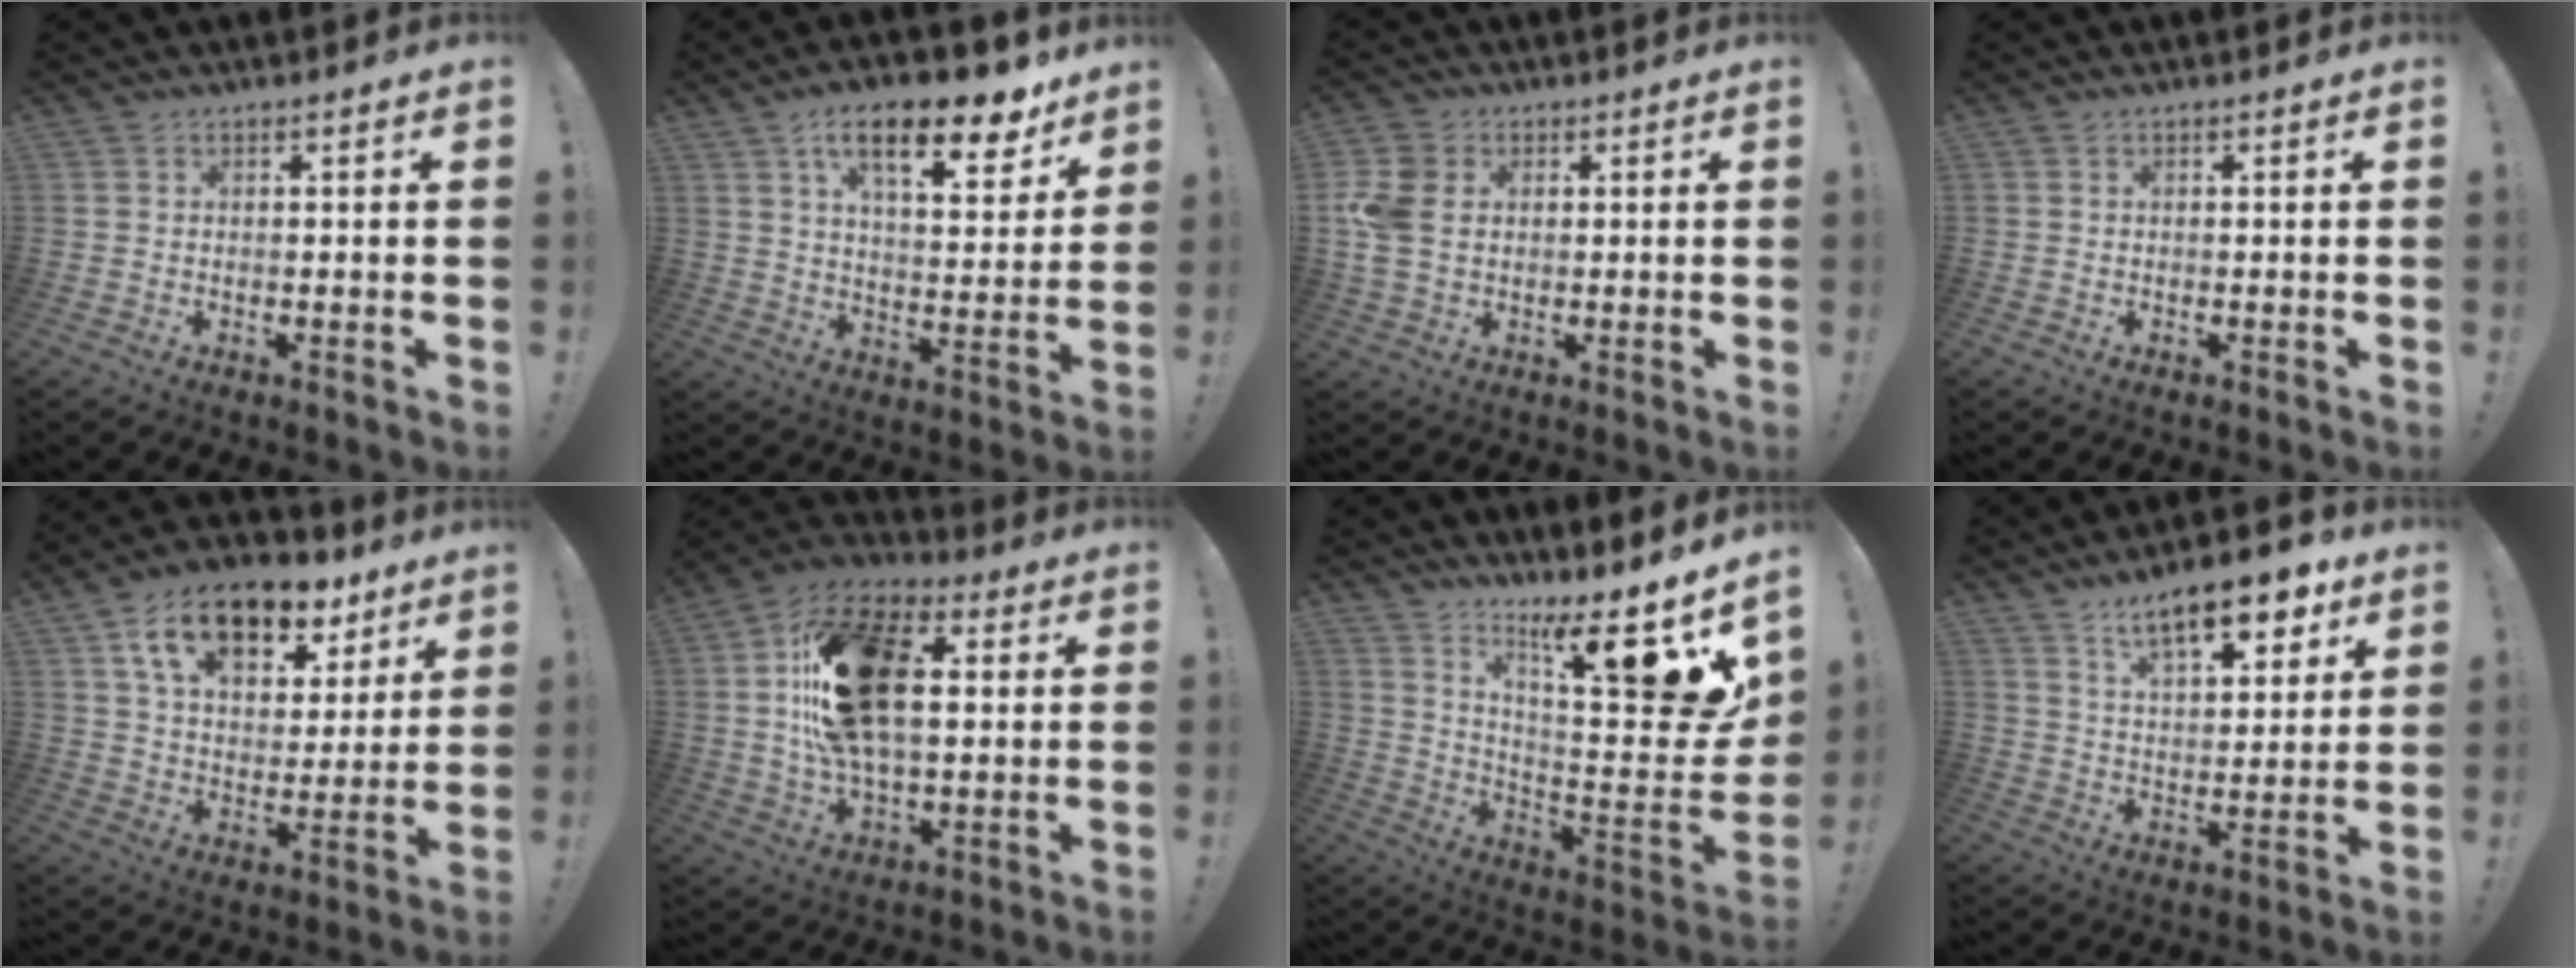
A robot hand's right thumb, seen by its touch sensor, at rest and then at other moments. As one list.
[{"total": 17.3, "force": [10.0, 6.1, 12.7], "torque": [-0.190, -0.054, 0.159]}, {"total": 9.0, "force": [0.9, 6.7, 5.8], "torque": [-0.128, 0.002, 0.018]}, {"total": 0.0}, {"total": 17.0, "force": [10.1, 9.8, 9.7], "torque": [-0.155, -0.048, 0.180]}, {"total": 24.5, "force": [4.0, 13.6, 20.0], "torque": [-0.341, 0.007, 0.068]}, {"total": 16.8, "force": [9.8, 3.3, 13.3], "torque": [-0.182, -0.087, 0.150]}, {"total": 15.0, "force": [9.2, 5.5, 10.4], "torque": [-0.151, -0.046, 0.152]}]